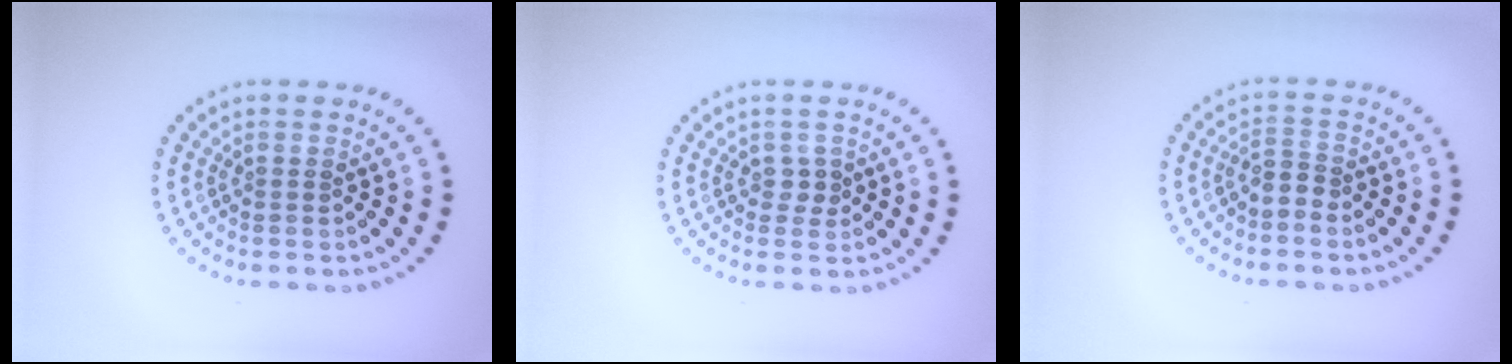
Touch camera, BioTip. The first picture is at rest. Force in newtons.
{"total": 0.9, "press": 0.8, "slide": 0.4}
{"total": 1.7, "press": 1.2, "slide": 1.2}